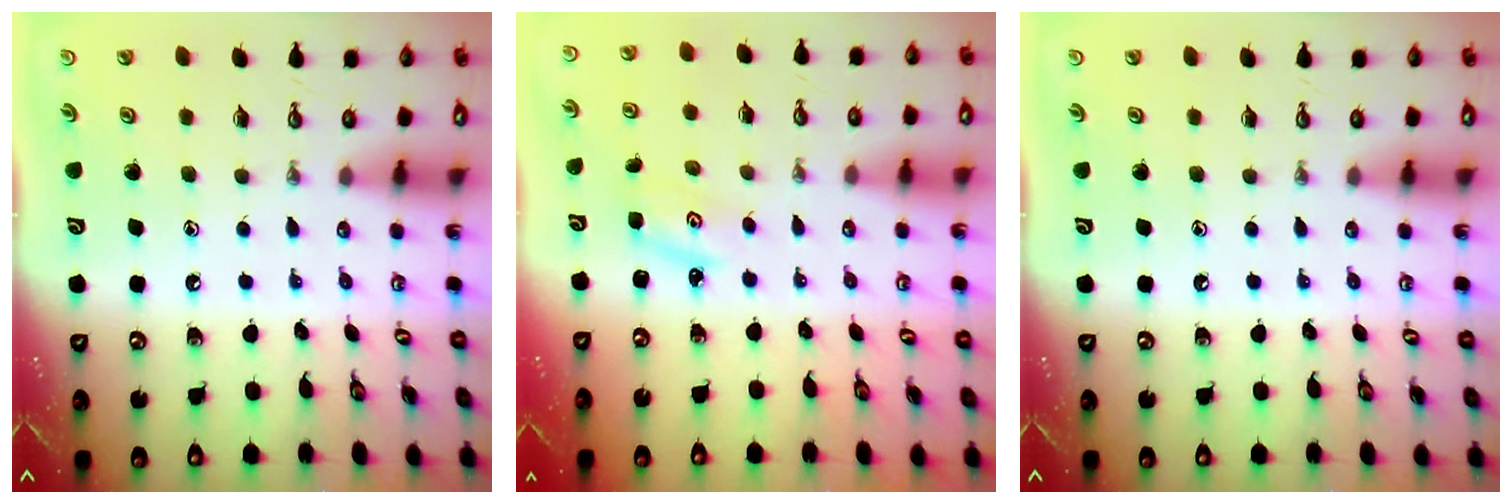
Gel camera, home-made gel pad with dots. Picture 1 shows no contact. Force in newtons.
{"total": 2.0, "press": 2.0, "slide": 0.2}
{"total": 0.0}